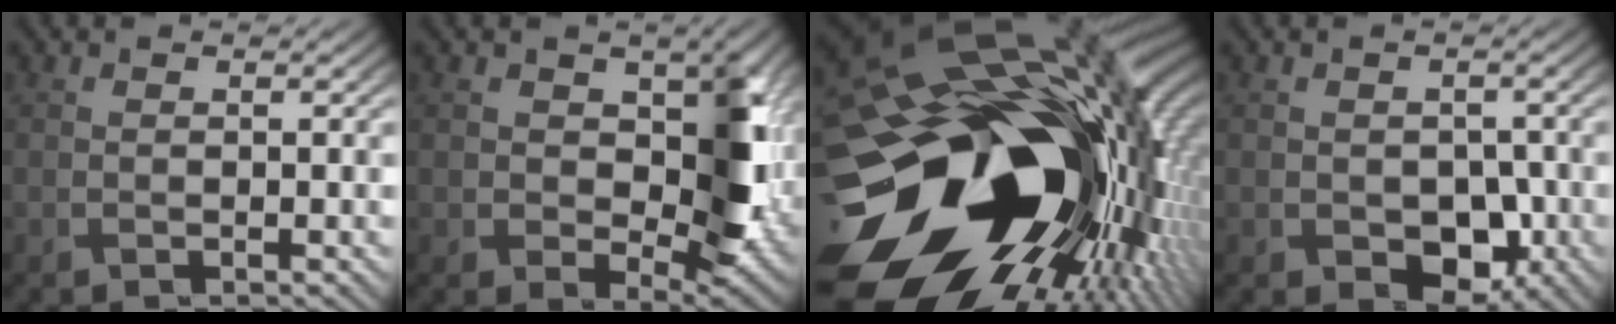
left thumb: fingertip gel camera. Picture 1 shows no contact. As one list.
[{"total": 9.9, "force": [0.3, 6.3, 7.6], "torque": [-0.121, -0.011, 0.000]}, {"total": 21.9, "force": [-5.3, 14.3, 15.6], "torque": [-0.316, -0.049, -0.080]}, {"total": 5.2, "force": [-1.9, 3.6, 3.3], "torque": [-0.057, -0.015, -0.029]}]